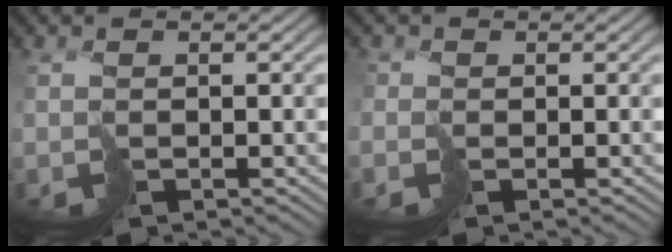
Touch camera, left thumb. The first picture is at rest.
{"total": 1.1, "force": [-0.3, 0.7, -0.8], "torque": [0.024, 0.002, -0.017]}